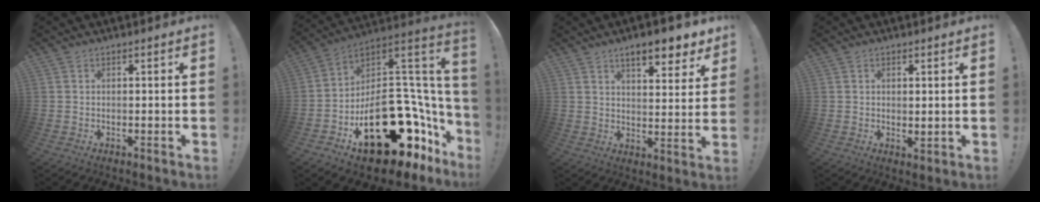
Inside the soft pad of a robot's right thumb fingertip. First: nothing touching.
{"total": 27.3, "force": [-10.8, 15.6, 19.7], "torque": [-0.245, 0.038, -0.136]}
{"total": 9.4, "force": [6.7, 2.5, 6.1], "torque": [-0.076, -0.046, 0.112]}
{"total": 1.5, "force": [1.1, 0.5, 0.8], "torque": [0.000, -0.010, 0.018]}